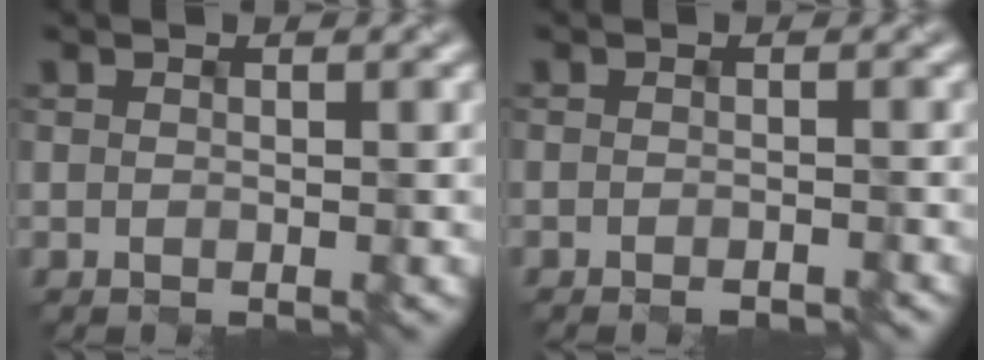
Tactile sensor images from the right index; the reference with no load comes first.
{"total": 0.8, "force": [-0.7, 0.0, 0.4], "torque": [-0.004, -0.002, -0.014]}